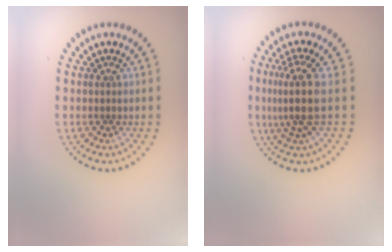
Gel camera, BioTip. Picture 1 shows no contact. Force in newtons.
{"total": 3.8, "press": 2.9, "slide": 2.5}